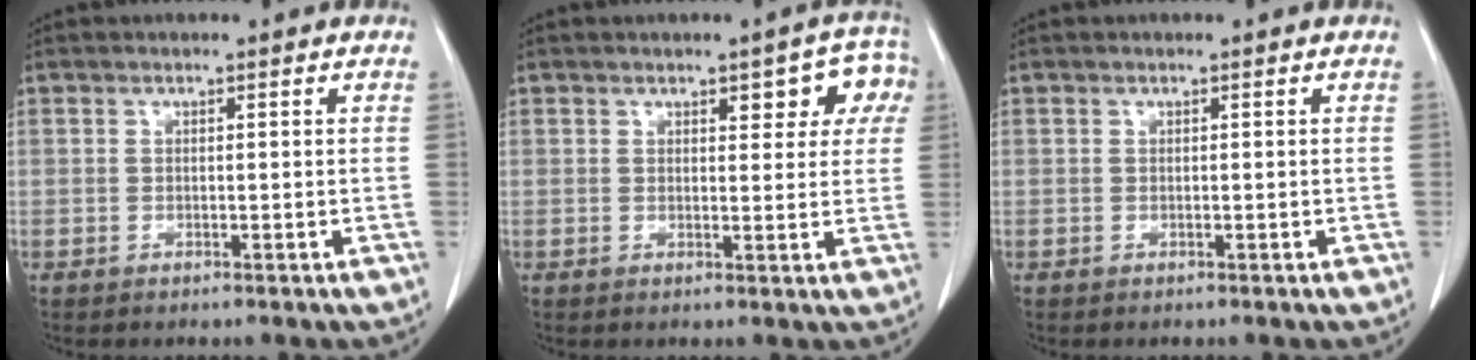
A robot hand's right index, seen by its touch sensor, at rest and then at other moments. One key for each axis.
{"total": 6.0, "fx": 2.5, "fy": 2.6, "fz": 4.7, "tx": -0.038, "ty": 0.018, "tz": 0.025}
{"total": 0.0}